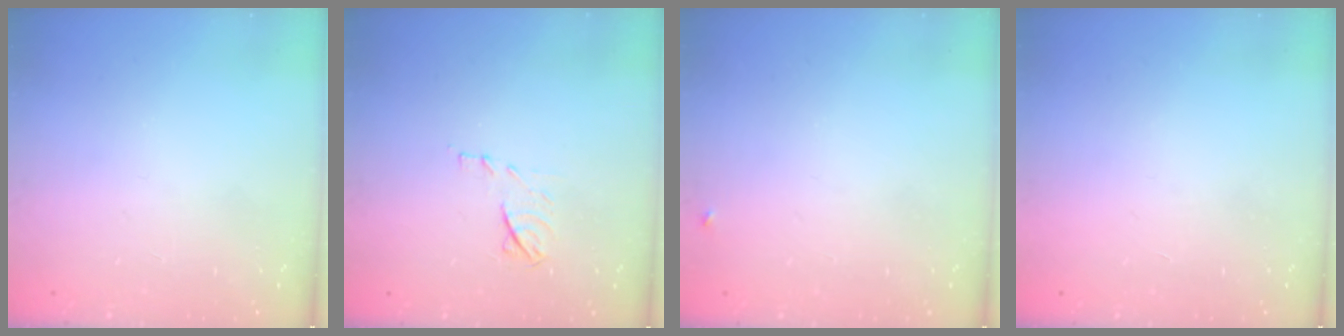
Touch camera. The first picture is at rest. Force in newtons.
{"total": 7.6, "press": 7.6, "slide": 0.7}
{"total": 3.5, "press": 3.4, "slide": 0.5}
{"total": 1.6, "press": 1.6, "slide": 0.1}